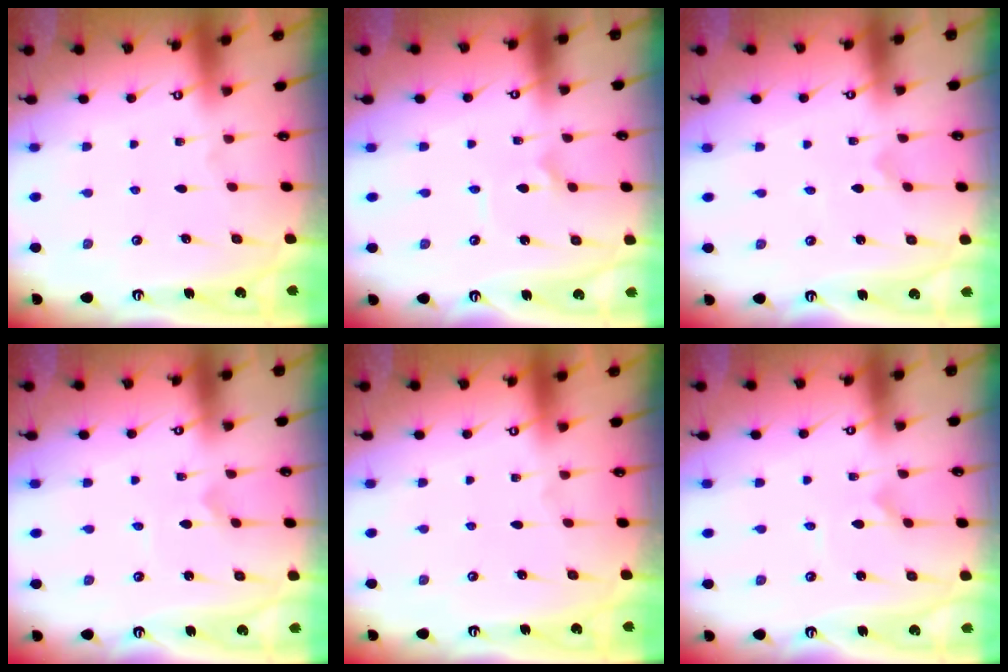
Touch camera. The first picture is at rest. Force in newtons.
{"total": 1.6, "press": 1.5, "slide": 0.2}
{"total": 0.0}
{"total": 0.8, "press": 0.8, "slide": 0.1}
{"total": 0.0}
{"total": 0.0}